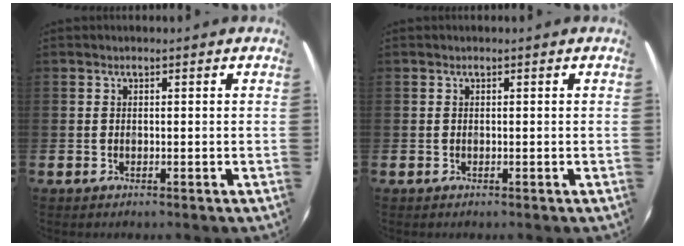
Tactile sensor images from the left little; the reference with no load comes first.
{"total": 0.0}